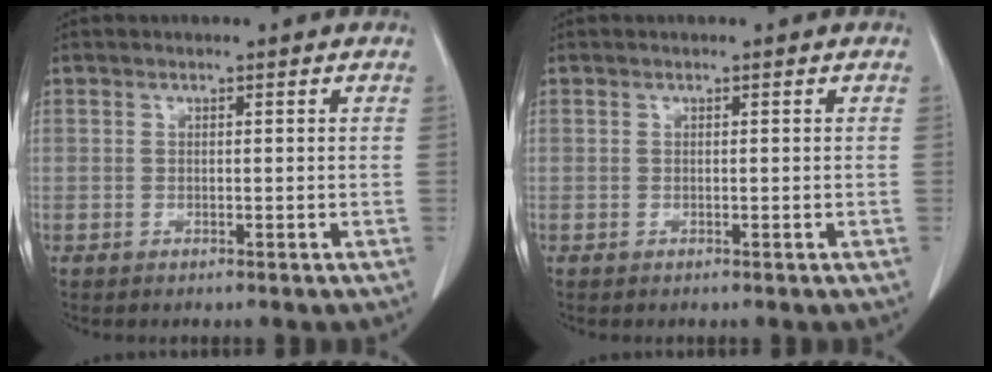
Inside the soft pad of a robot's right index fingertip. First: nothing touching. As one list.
[{"total": 0.0}]